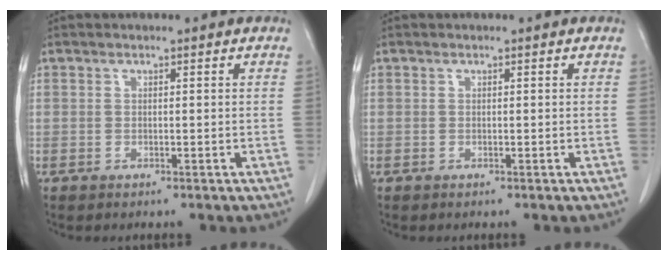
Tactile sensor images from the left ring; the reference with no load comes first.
{"total": 0.0}